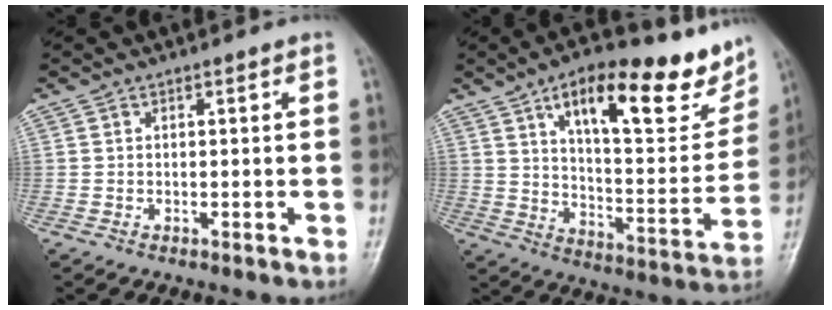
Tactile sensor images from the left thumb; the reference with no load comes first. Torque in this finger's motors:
{"motor_torque": [1.11, 0.79, 1.61, -1.16, 0.12]}